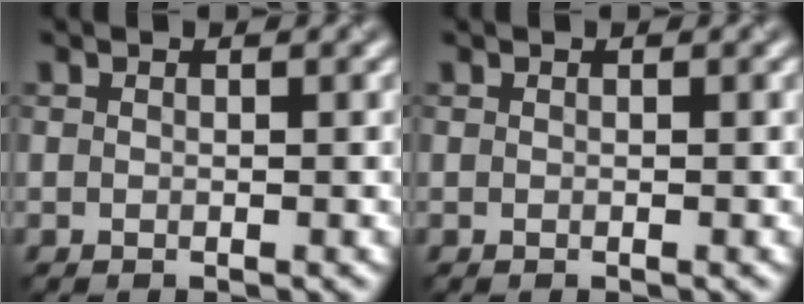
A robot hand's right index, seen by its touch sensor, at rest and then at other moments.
{"total": 0.0}